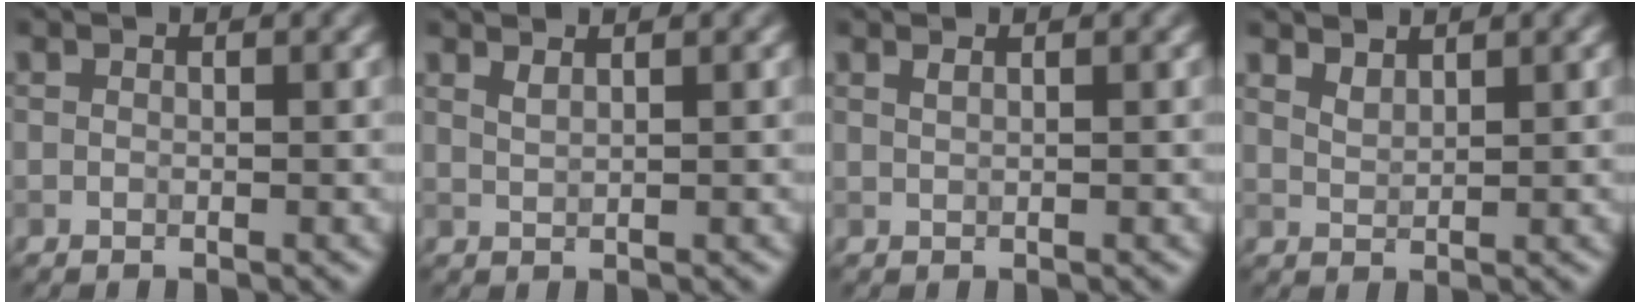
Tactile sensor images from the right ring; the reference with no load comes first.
{"total": 1.2, "force": [0.9, 0.4, 0.7], "torque": [-0.009, 0.001, 0.012]}
{"total": 0.9, "force": [0.6, 0.3, 0.6], "torque": [-0.006, 0.000, 0.006]}
{"total": 1.6, "force": [1.5, 0.3, 0.5], "torque": [-0.012, 0.001, 0.032]}